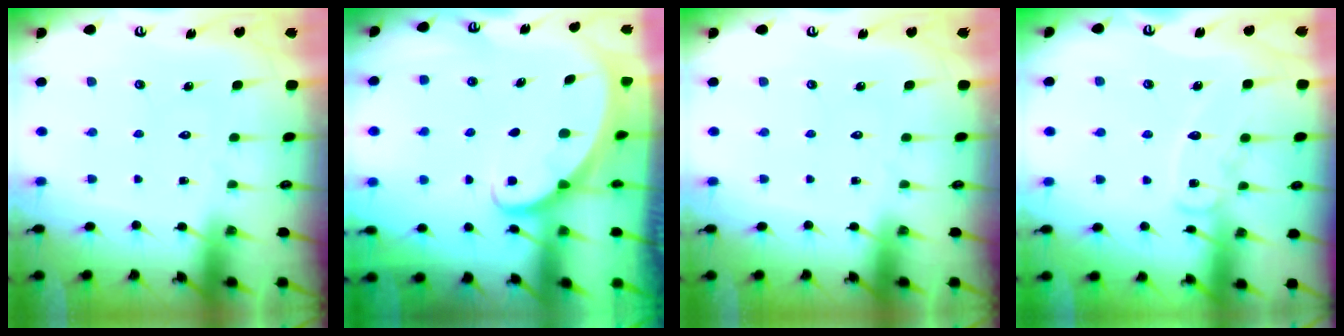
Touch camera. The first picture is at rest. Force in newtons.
{"total": 1.8, "press": 1.7, "slide": 0.1}
{"total": 0.0}
{"total": 9.0, "press": 8.9, "slide": 0.7}